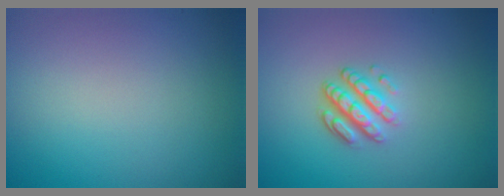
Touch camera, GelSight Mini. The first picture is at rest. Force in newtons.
{"total": 3.2, "press": 2.4, "slide": 2.1}